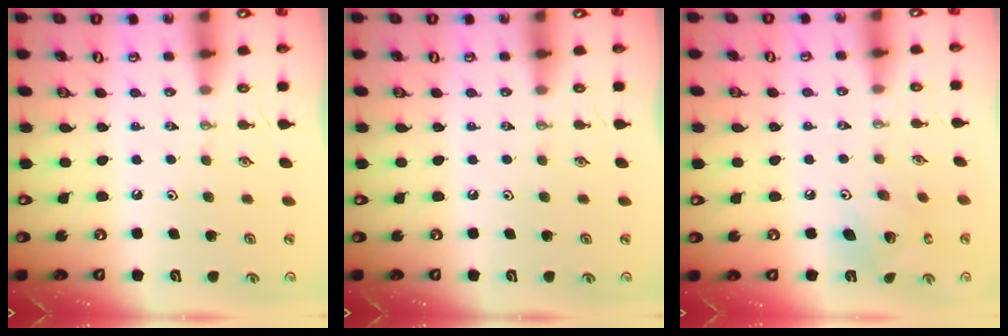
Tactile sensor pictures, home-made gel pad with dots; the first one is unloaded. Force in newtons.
{"total": 0.0}
{"total": 8.3, "press": 8.3, "slide": 0.3}